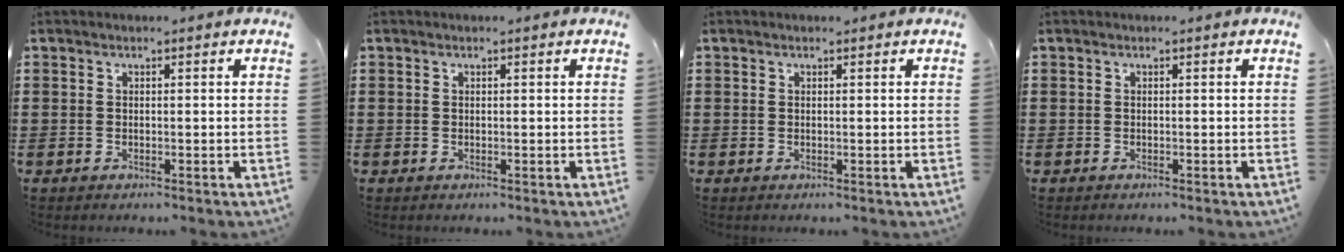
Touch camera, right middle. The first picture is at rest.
{"total": 0.0}
{"total": 0.0}
{"total": 0.0}